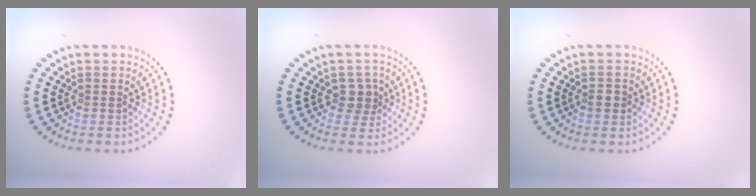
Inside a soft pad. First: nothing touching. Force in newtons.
{"total": 2.1, "press": 1.6, "slide": 1.3}
{"total": 1.0, "press": 0.9, "slide": 0.3}